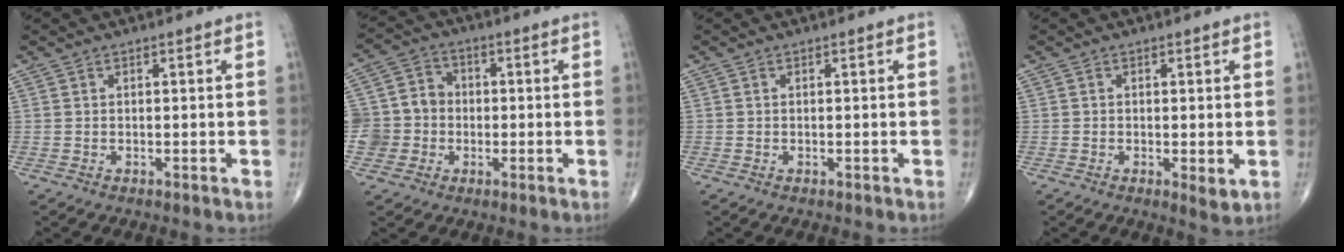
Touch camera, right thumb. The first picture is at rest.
{"total": 9.1, "force": [-1.4, 8.6, 2.7], "torque": [-0.023, 0.027, -0.029]}
{"total": 0.0}
{"total": 2.7, "force": [-0.5, 1.0, 2.5], "torque": [-0.040, -0.010, -0.010]}